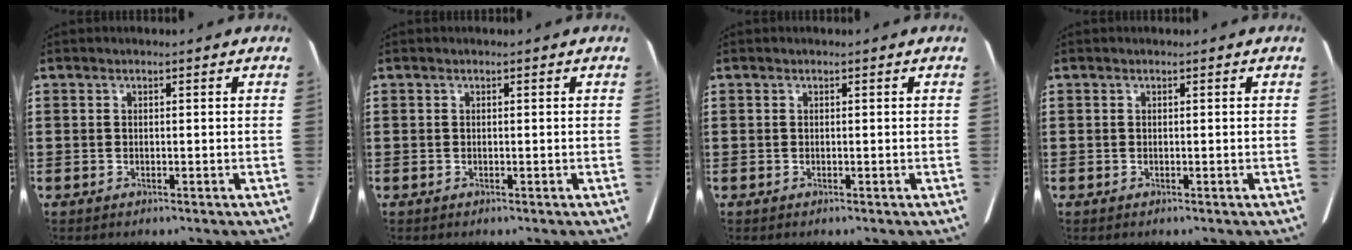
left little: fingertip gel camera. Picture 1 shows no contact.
{"total": 0.0}
{"total": 0.0}
{"total": 0.0}